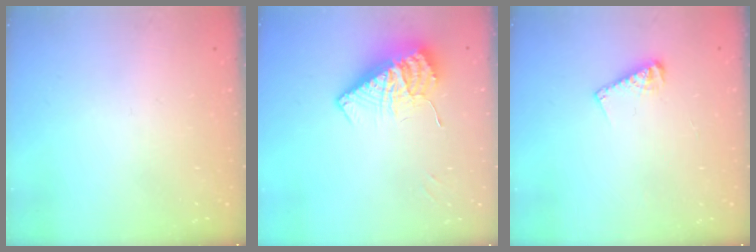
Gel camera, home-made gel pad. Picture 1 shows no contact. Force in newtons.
{"total": 11.8, "press": 11.8, "slide": 1.0}
{"total": 6.1, "press": 6.1, "slide": 0.2}